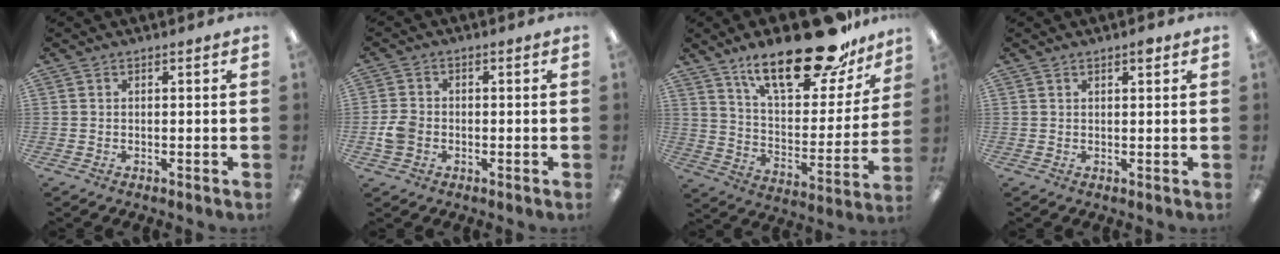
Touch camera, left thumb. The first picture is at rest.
{"total": 4.3, "force": [-1.2, 3.5, 2.2], "torque": [-0.043, 0.008, -0.023]}
{"total": 25.6, "force": [18.2, 9.2, 15.6], "torque": [-0.237, -0.108, 0.302]}
{"total": 2.2, "force": [1.4, 0.6, 1.5], "torque": [-0.024, 0.000, 0.022]}